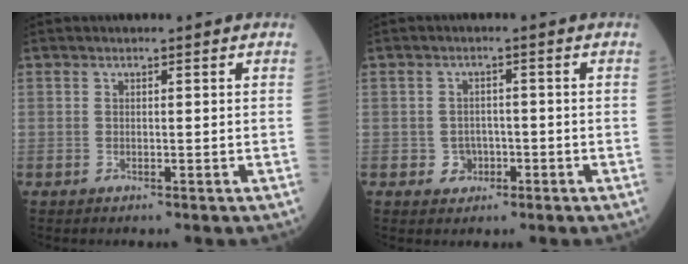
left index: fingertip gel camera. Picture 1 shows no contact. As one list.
[{"total": 2.7, "force": [-1.0, 2.3, 0.9], "torque": [-0.012, 0.006, -0.013]}]